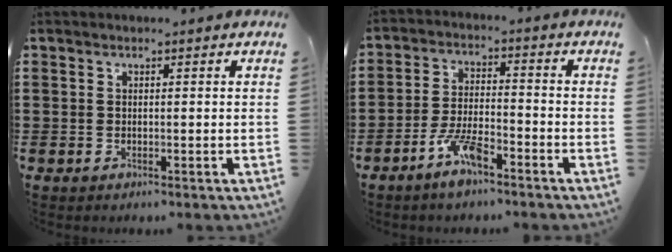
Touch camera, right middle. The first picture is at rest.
{"total": 6.3, "force": [-4.5, 1.7, 4.1], "torque": [-0.093, 0.003, -0.088]}